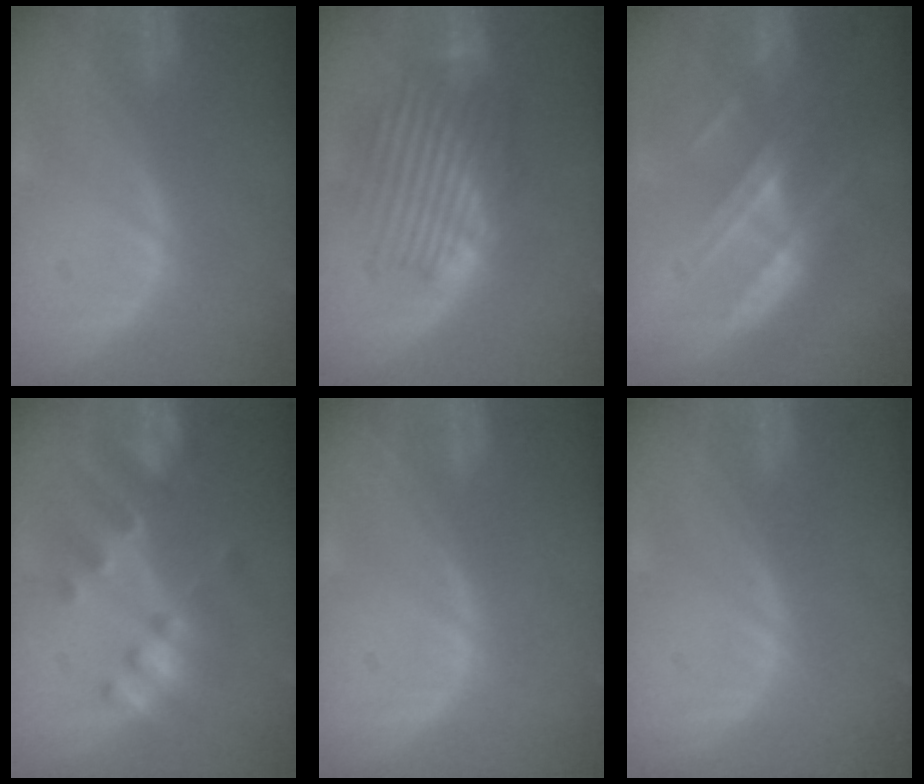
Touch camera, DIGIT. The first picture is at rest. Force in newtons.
{"total": 8.9, "press": 8.6, "slide": 2.2}
{"total": 7.4, "press": 6.7, "slide": 3.3}
{"total": 7.7, "press": 6.9, "slide": 3.4}
{"total": 0.0}
{"total": 0.0}